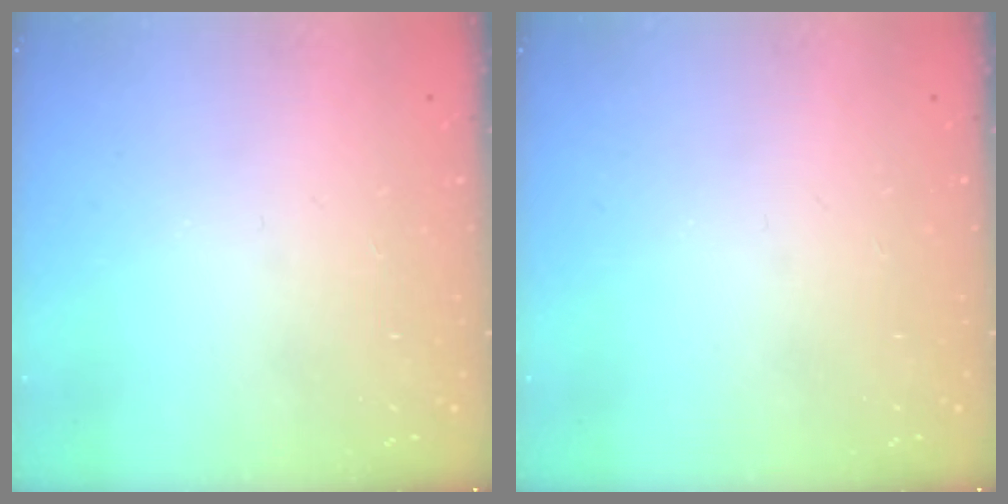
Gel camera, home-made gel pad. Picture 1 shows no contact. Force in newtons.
{"total": 0.0}